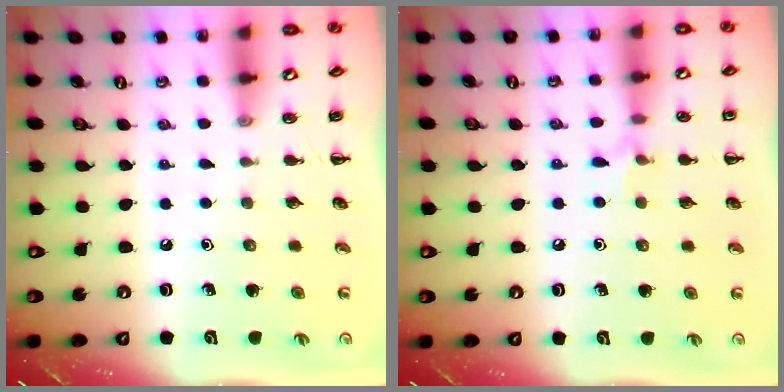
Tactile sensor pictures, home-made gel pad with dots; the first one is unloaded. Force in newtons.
{"total": 5.6, "press": 5.3, "slide": 1.9}